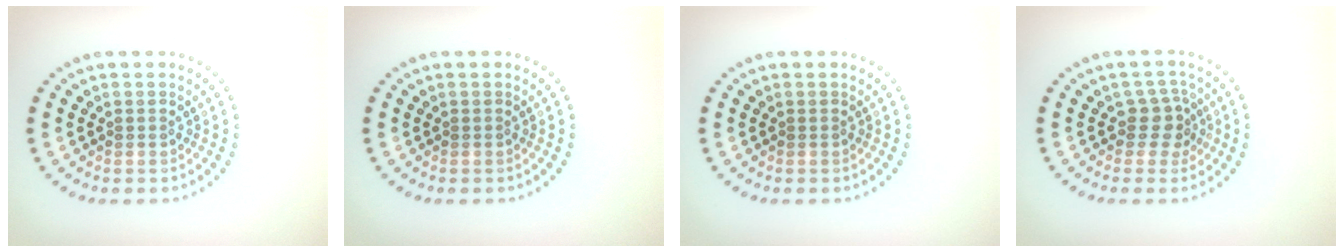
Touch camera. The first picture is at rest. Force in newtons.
{"total": 0.0}
{"total": 0.0}
{"total": 2.5, "press": 1.9, "slide": 1.6}